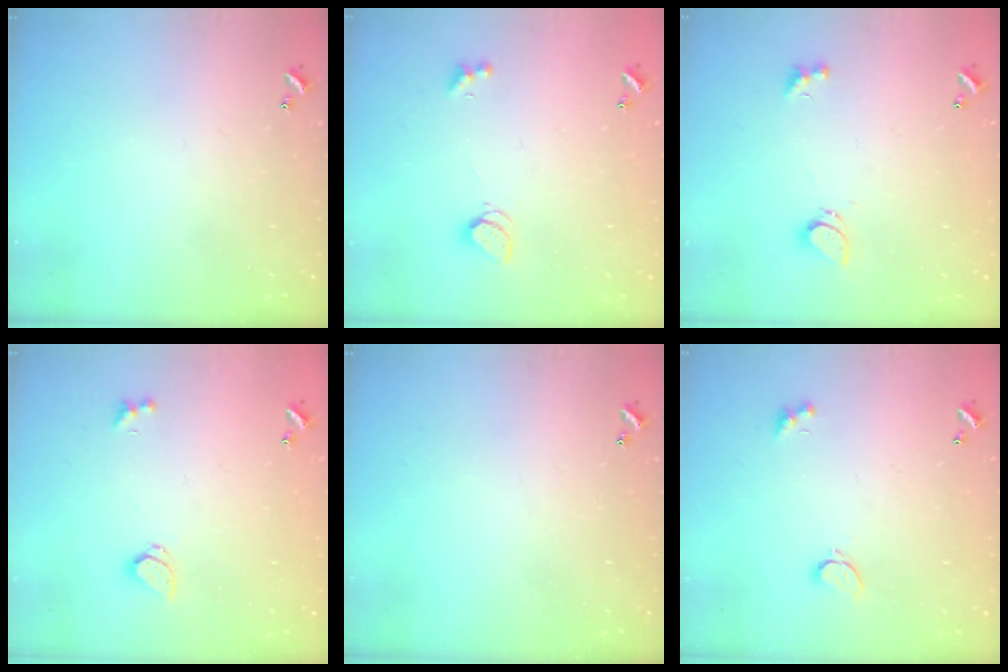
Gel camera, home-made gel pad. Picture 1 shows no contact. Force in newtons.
{"total": 2.2, "press": 2.1, "slide": 0.5}
{"total": 2.6, "press": 2.5, "slide": 0.8}
{"total": 1.8, "press": 1.7, "slide": 0.7}
{"total": 0.0}
{"total": 2.3, "press": 2.3, "slide": 0.6}